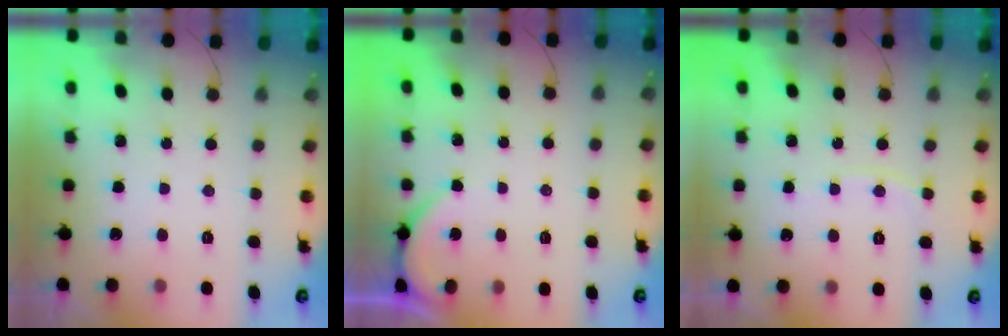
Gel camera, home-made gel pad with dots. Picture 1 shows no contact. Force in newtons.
{"total": 2.9, "press": 2.9, "slide": 0.4}
{"total": 3.0, "press": 2.9, "slide": 0.4}